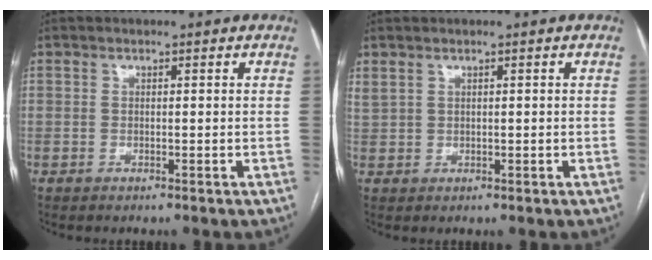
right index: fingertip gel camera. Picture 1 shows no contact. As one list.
[{"total": 1.9, "force": [1.3, 0.9, 1.1], "torque": [-0.034, 0.014, 0.039]}]